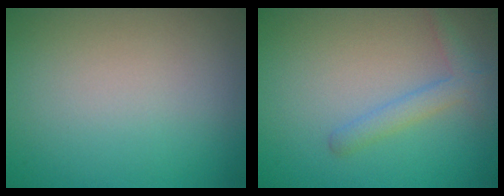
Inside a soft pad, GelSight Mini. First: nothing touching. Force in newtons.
{"total": 2.0, "press": 2.0, "slide": 0.2}